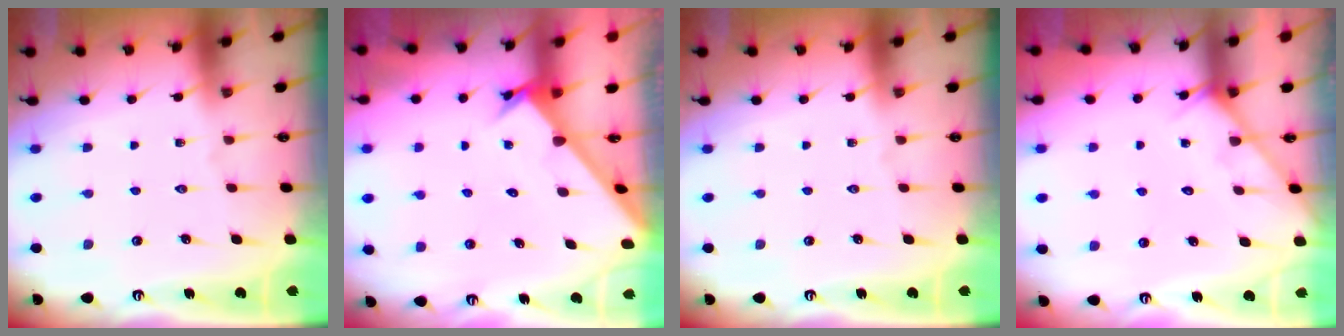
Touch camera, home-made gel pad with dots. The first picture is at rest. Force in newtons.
{"total": 2.6, "press": 2.6, "slide": 0.3}
{"total": 0.0}
{"total": 5.3, "press": 5.2, "slide": 0.6}